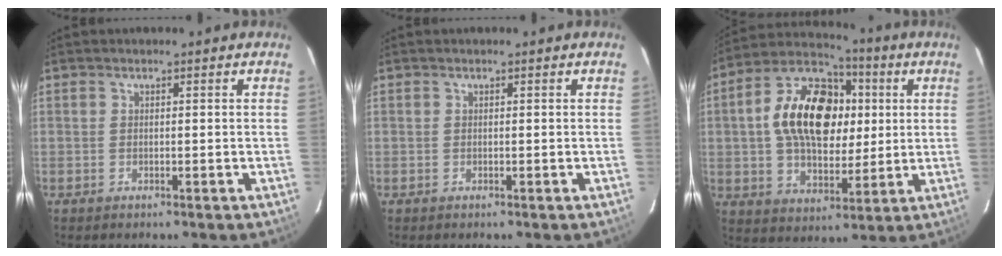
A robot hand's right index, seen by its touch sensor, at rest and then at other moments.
{"total": 0.0}
{"total": 19.4, "force": [3.4, 12.1, 14.8], "torque": [-0.280, 0.040, 0.059]}